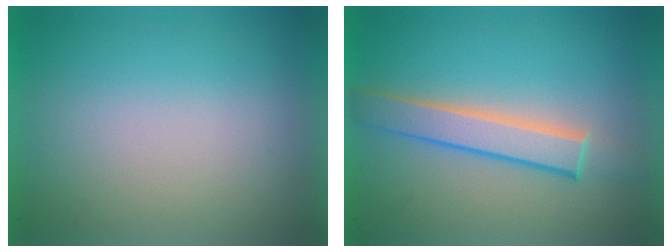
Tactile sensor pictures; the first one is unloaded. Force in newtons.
{"total": 3.3}